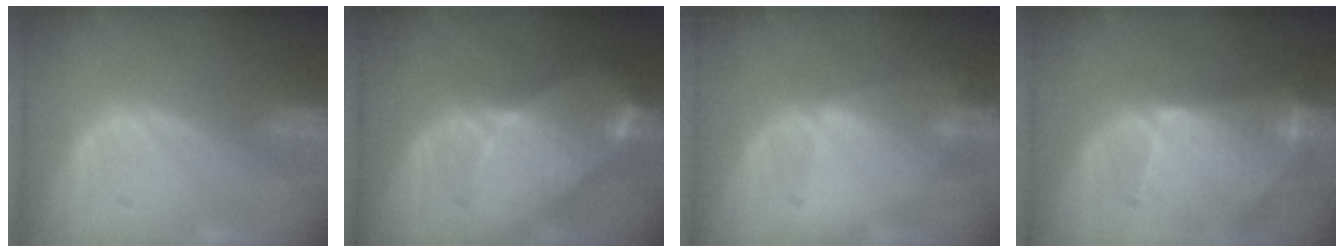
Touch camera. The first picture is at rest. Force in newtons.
{"total": 8.2, "press": 7.7, "slide": 2.7}
{"total": 1.6, "press": 1.6, "slide": 0.3}
{"total": 9.6, "press": 8.5, "slide": 4.6}